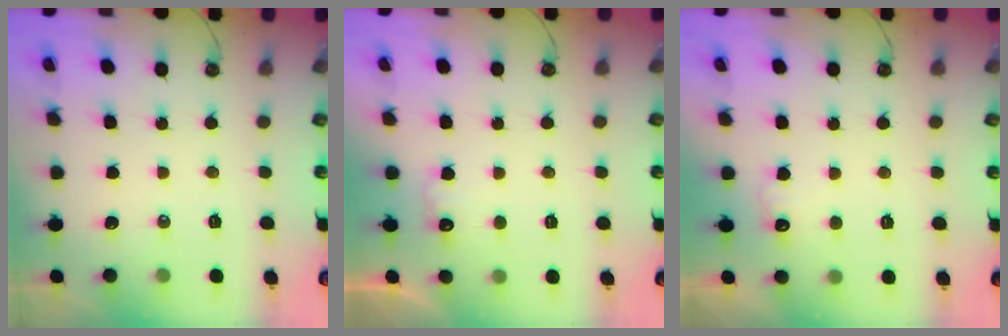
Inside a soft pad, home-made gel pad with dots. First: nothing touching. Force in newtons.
{"total": 5.7, "press": 5.6, "slide": 1.2}
{"total": 6.3, "press": 6.2, "slide": 1.3}